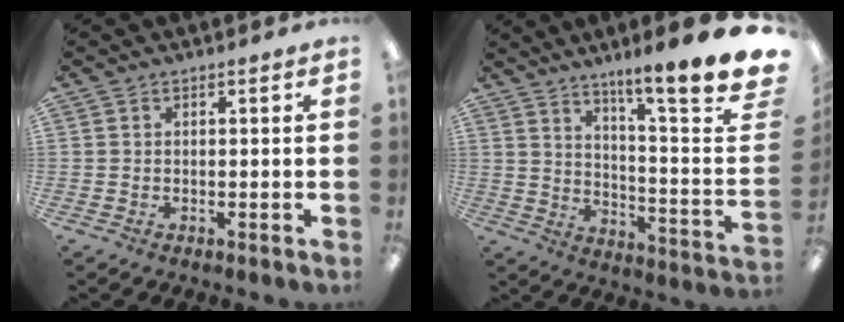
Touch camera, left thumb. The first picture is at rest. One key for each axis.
{"total": 14.2, "fx": 10.9, "fy": 0.4, "fz": 9.1, "tx": -0.141, "ty": -0.100, "tz": 0.168}